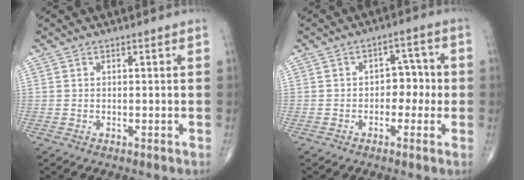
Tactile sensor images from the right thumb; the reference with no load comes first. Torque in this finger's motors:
{"motor_torque": [0.11, 0.07, 0.11, -0.34, 0.09]}